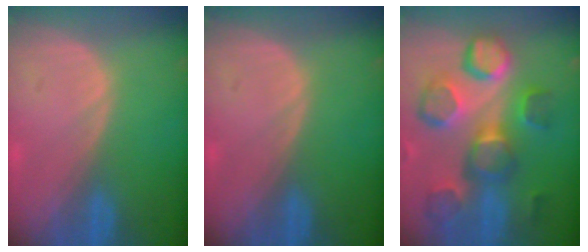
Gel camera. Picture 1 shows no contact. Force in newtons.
{"total": 0.0}
{"total": 11.9, "press": 10.9, "slide": 4.8}